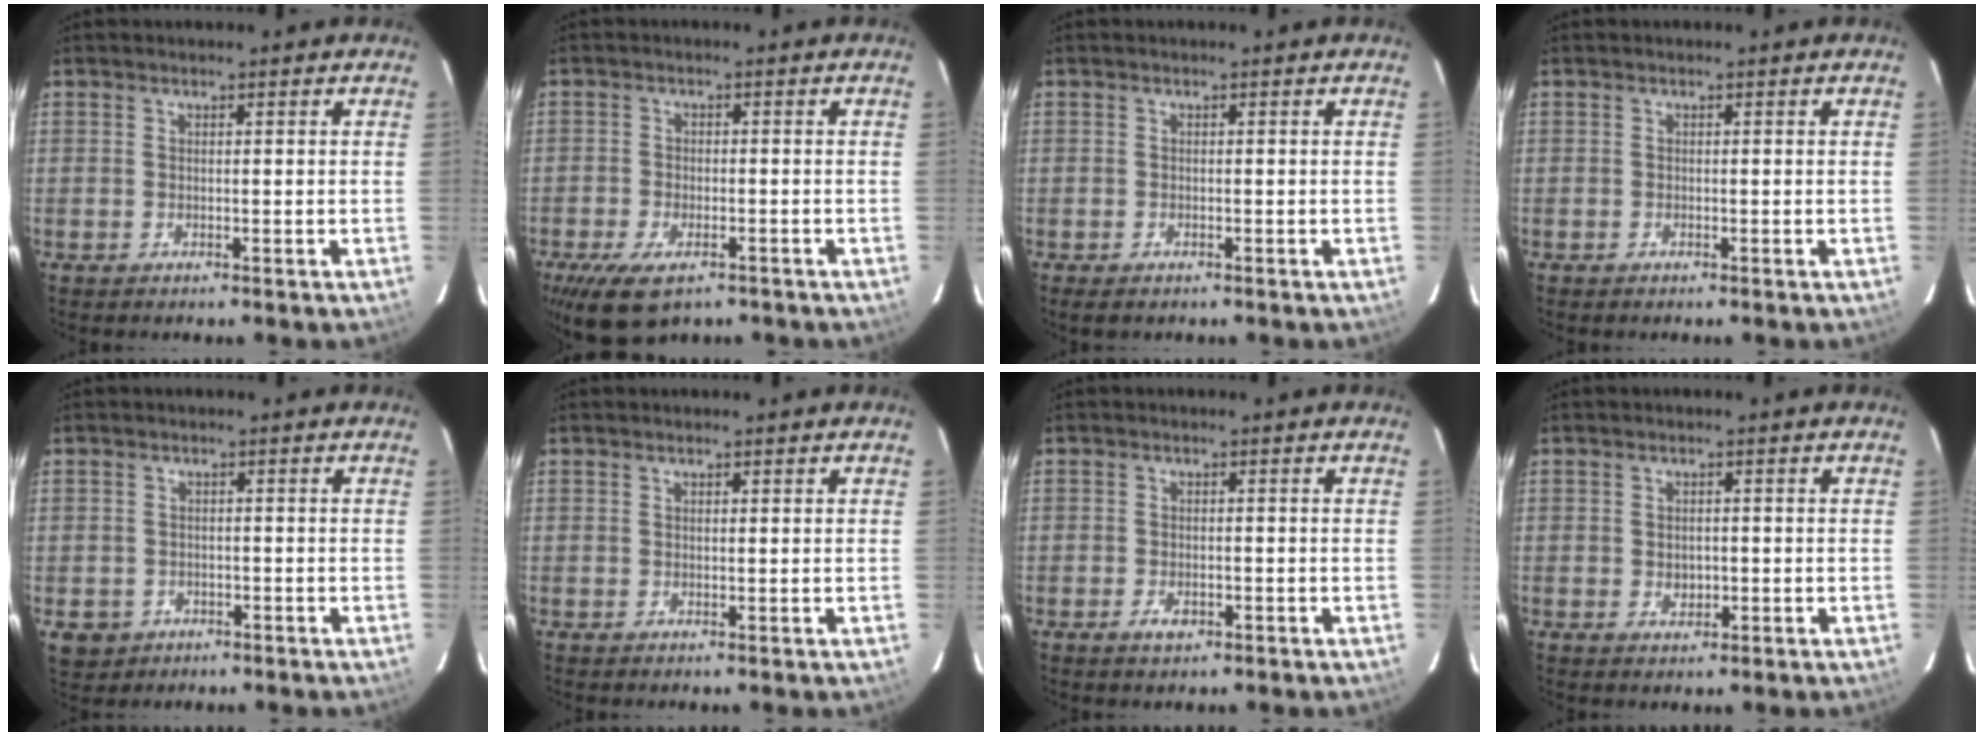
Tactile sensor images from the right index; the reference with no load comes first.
{"total": 9.3, "force": [-5.9, 4.4, 5.7], "torque": [-0.130, -0.023, -0.099]}
{"total": 1.7, "force": [-1.0, 0.9, 1.0], "torque": [-0.019, -0.005, -0.016]}
{"total": 0.0}
{"total": 4.6, "force": [-1.4, 4.2, 1.1], "torque": [-0.027, 0.006, -0.010]}
{"total": 0.5, "force": [0.4, 0.2, 0.3], "torque": [-0.005, 0.001, 0.007]}
{"total": 2.4, "force": [-1.1, 1.3, 1.6], "torque": [-0.032, -0.002, -0.018]}
{"total": 2.4, "force": [-0.3, 1.9, 1.3], "torque": [-0.021, 0.000, -0.001]}